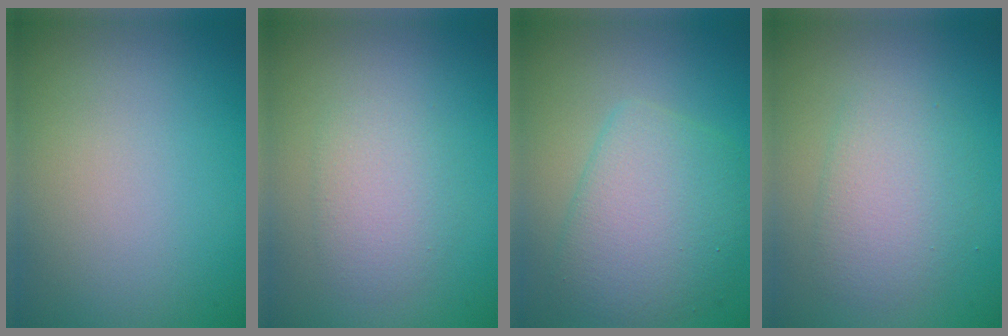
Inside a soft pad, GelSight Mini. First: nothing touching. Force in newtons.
{"total": 2.4, "press": 2.3, "slide": 0.4}
{"total": 5.8, "press": 5.8, "slide": 0.1}
{"total": 3.5, "press": 3.5, "slide": 0.1}